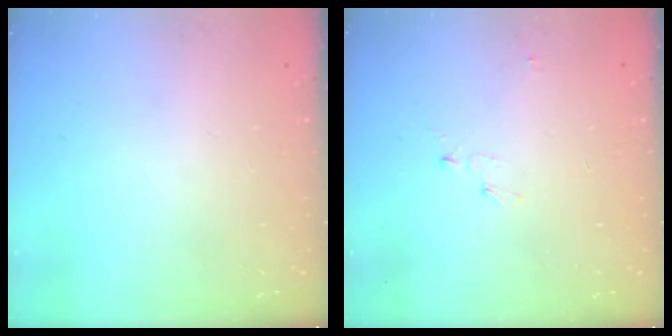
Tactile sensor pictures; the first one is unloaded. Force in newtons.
{"total": 2.8, "press": 2.8, "slide": 0.3}